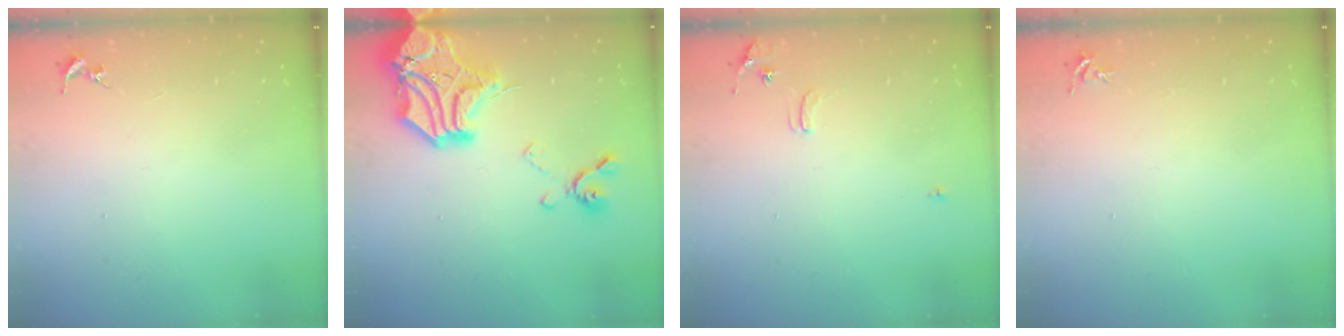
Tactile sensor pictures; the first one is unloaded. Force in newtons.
{"total": 22.5, "press": 22.3, "slide": 2.7}
{"total": 6.1, "press": 6.0, "slide": 0.9}
{"total": 4.4, "press": 4.4, "slide": 0.6}